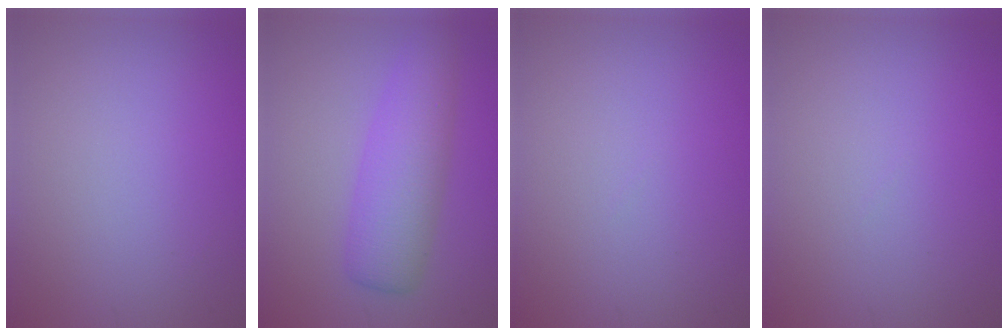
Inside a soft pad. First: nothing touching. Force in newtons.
{"total": 4.9, "press": 4.9, "slide": 0.1}
{"total": 0.0}
{"total": 0.0}